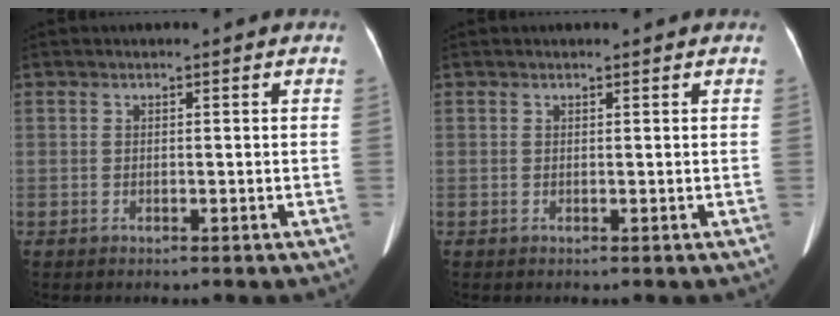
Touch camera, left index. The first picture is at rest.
{"total": 0.9, "force": [0.8, 0.1, 0.4], "torque": [-0.007, -0.002, 0.011]}